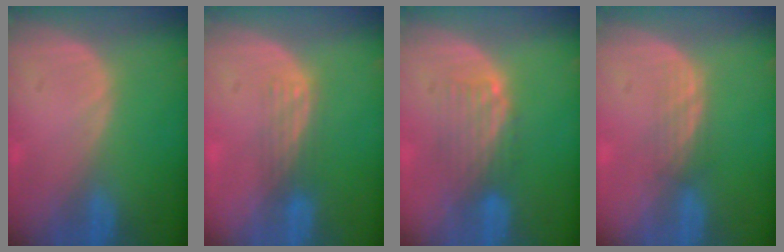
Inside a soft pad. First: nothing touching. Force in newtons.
{"total": 2.9, "press": 2.7, "slide": 1.2}
{"total": 5.0, "press": 4.3, "slide": 2.6}
{"total": 2.4, "press": 2.3, "slide": 0.5}